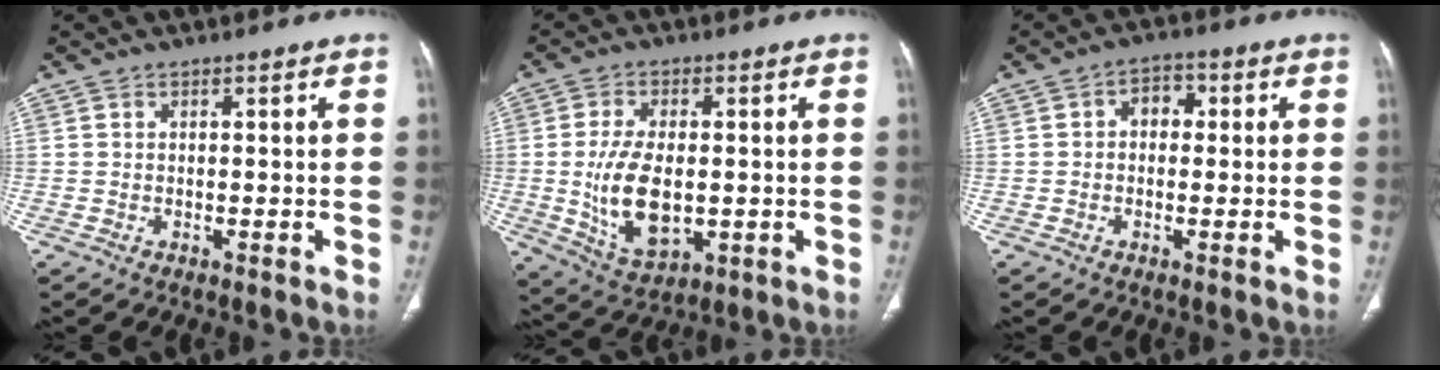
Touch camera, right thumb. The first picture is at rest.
{"total": 12.5, "force": [-0.9, 6.9, 10.4], "torque": [-0.189, -0.011, -0.001]}
{"total": 4.2, "force": [0.4, 3.1, 2.8], "torque": [-0.020, 0.014, -0.003]}